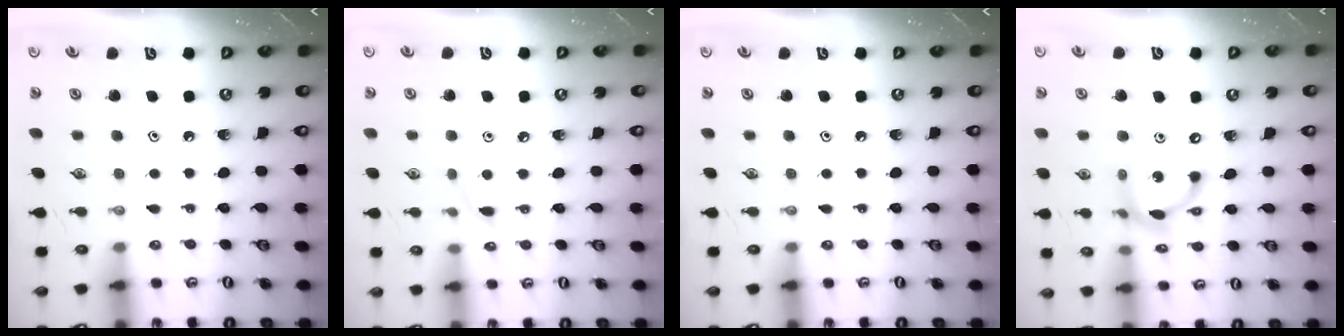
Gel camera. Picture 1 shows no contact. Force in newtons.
{"total": 4.3, "press": 4.3, "slide": 0.5}
{"total": 0.0}
{"total": 12.2, "press": 12.2, "slide": 0.6}